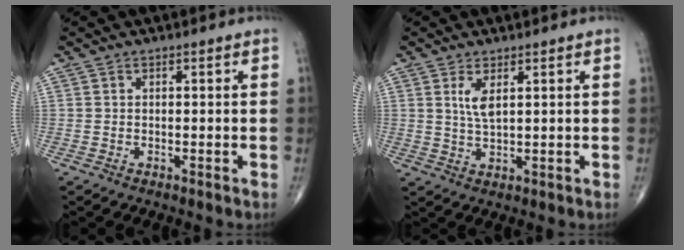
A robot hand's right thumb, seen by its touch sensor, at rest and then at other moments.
{"total": 3.5, "force": [1.4, 1.1, 3.1], "torque": [-0.065, -0.014, 0.033]}